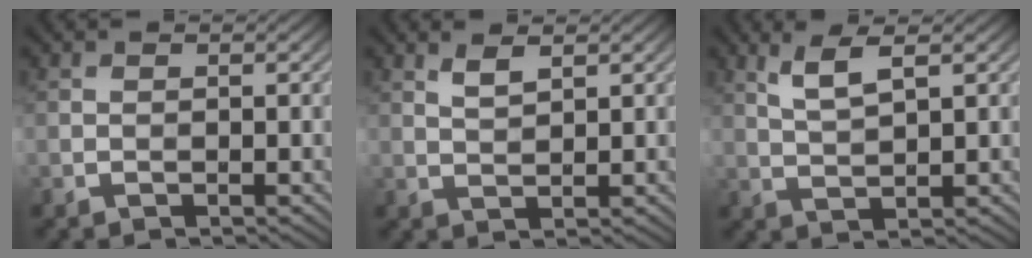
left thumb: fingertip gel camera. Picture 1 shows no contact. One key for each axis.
{"total": 2.1, "fx": 1.4, "fy": 0.6, "fz": 1.4, "tx": -0.034, "ty": -0.002, "tz": 0.031}
{"total": 3.8, "fx": 2.2, "fy": 0.8, "fz": 3.0, "tx": -0.072, "ty": 0.001, "tz": 0.049}